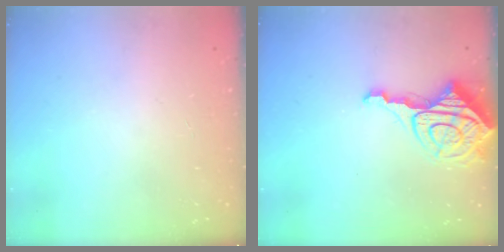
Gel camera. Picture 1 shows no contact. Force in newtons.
{"total": 11.8, "press": 11.7, "slide": 1.2}